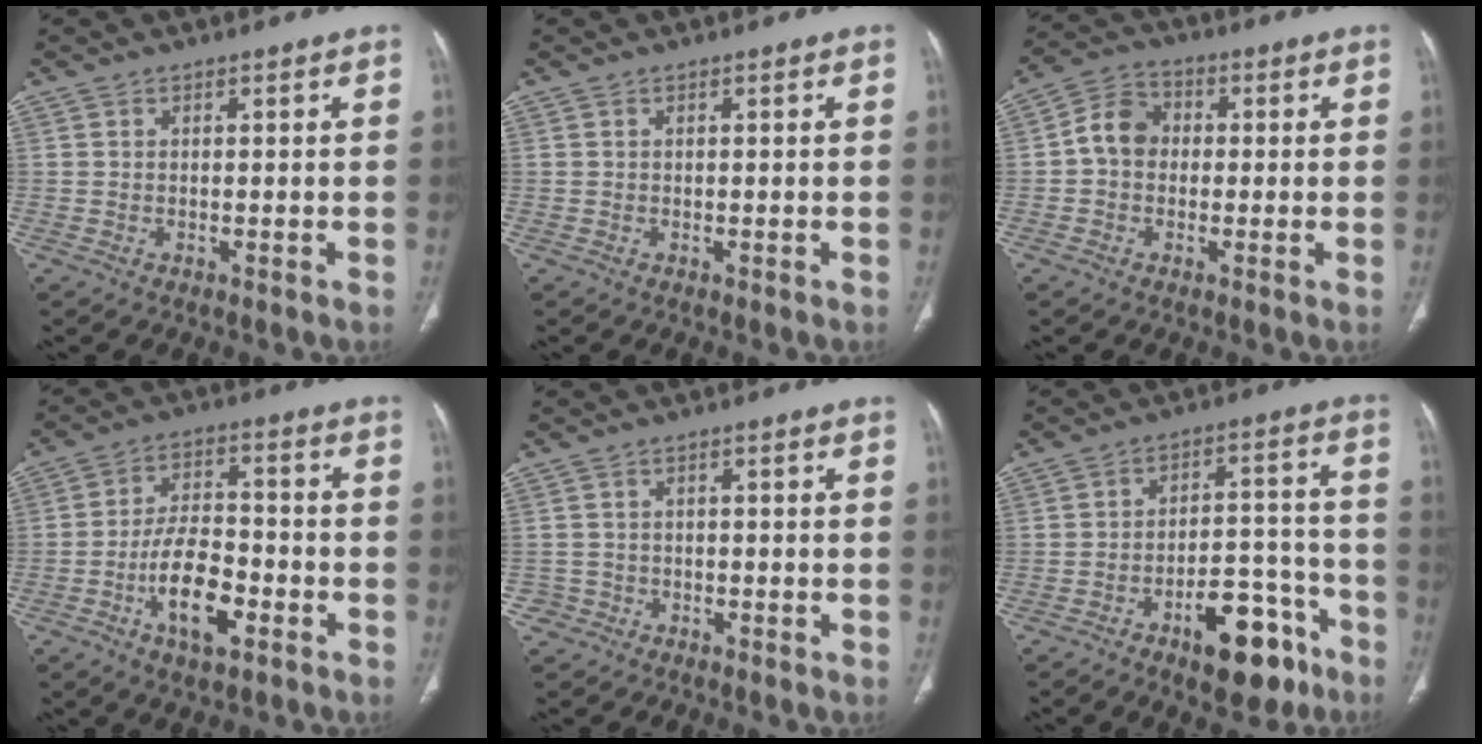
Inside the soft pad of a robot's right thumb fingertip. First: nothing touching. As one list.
[{"total": 0.0}, {"total": 6.8, "force": [-0.1, 5.7, 3.8], "torque": [-0.053, 0.022, -0.016]}, {"total": 11.7, "force": [-4.7, 5.5, 9.2], "torque": [-0.157, 0.027, -0.082]}, {"total": 2.3, "force": [-1.2, 1.9, -0.4], "torque": [0.016, 0.016, -0.026]}, {"total": 13.8, "force": [-8.1, 6.3, 9.3], "torque": [-0.098, 0.067, -0.112]}]